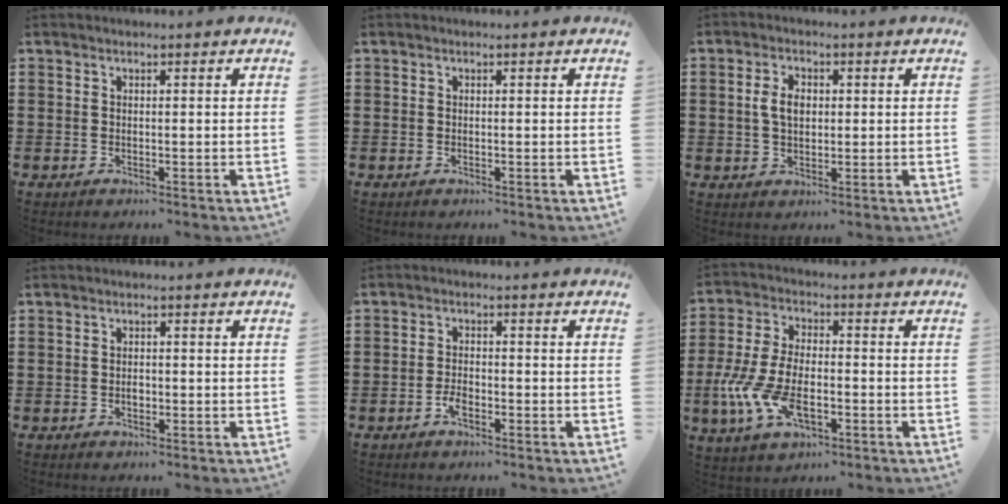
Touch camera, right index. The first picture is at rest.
{"total": 0.0}
{"total": 3.9, "force": [0.4, 2.4, 3.1], "torque": [-0.073, 0.010, 0.003]}
{"total": 1.3, "force": [-0.3, 0.8, 1.0], "torque": [-0.019, 0.001, -0.004]}
{"total": 2.5, "force": [-1.3, 1.1, 1.9], "torque": [-0.041, 0.001, -0.027]}
{"total": 9.8, "force": [-3.4, 4.8, 7.8], "torque": [-0.193, -0.008, -0.068]}